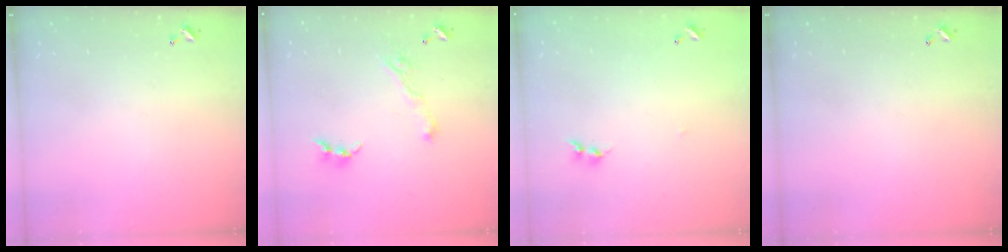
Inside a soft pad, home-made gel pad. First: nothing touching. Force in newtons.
{"total": 3.6, "press": 3.5, "slide": 0.4}
{"total": 7.6, "press": 7.6, "slide": 0.4}
{"total": 0.0}